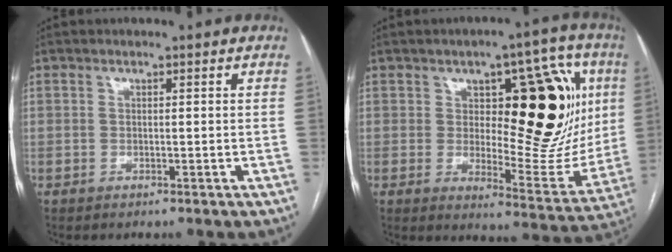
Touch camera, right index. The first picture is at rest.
{"total": 21.8, "force": [4.8, 8.5, 19.5], "torque": [-0.250, 0.017, 0.074]}